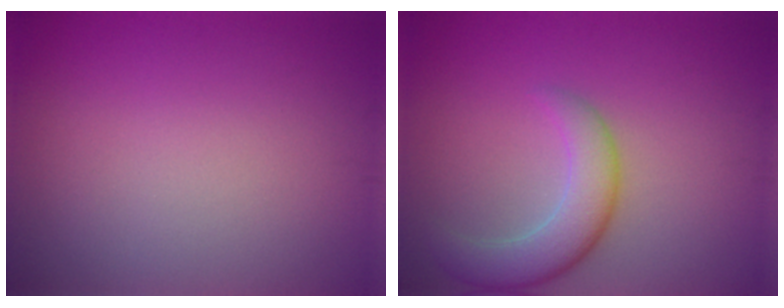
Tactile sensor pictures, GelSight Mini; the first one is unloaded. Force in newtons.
{"total": 4.5, "press": 4.4, "slide": 0.4}